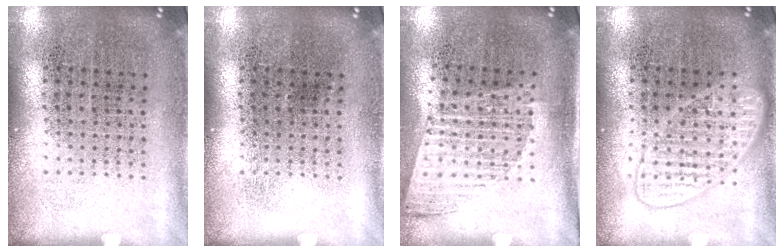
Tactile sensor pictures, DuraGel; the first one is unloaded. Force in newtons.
{"total": 0.0}
{"total": 1.2, "press": 1.0, "slide": 0.6}
{"total": 2.8, "press": 2.7, "slide": 0.4}